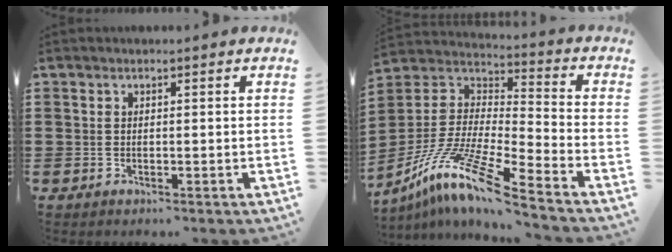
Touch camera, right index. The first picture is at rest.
{"total": 13.0, "force": [-10.0, 0.5, 8.3], "torque": [-0.177, -0.003, -0.200]}